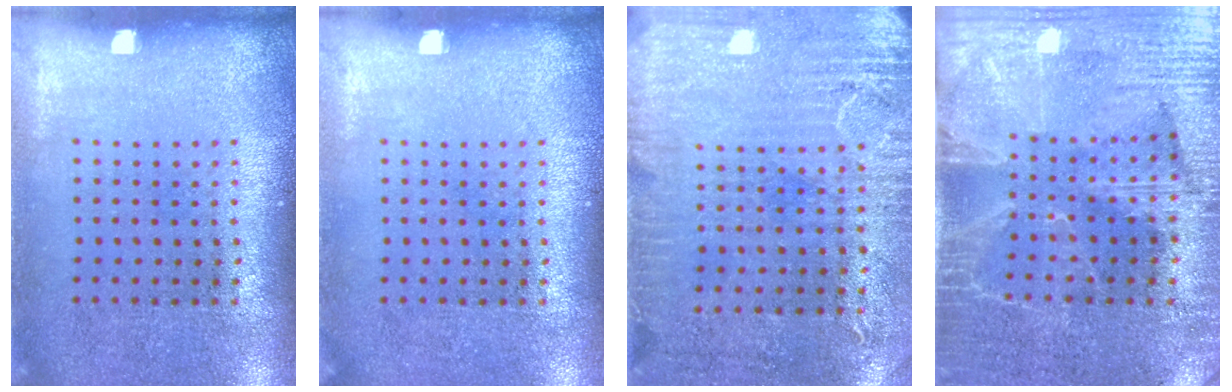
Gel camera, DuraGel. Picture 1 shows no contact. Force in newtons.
{"total": 0.0}
{"total": 3.0, "press": 2.5, "slide": 1.7}
{"total": 4.0, "press": 3.5, "slide": 2.1}